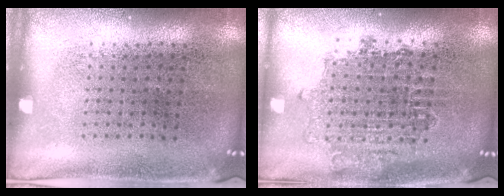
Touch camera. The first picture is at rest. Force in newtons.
{"total": 1.6, "press": 1.4, "slide": 0.7}